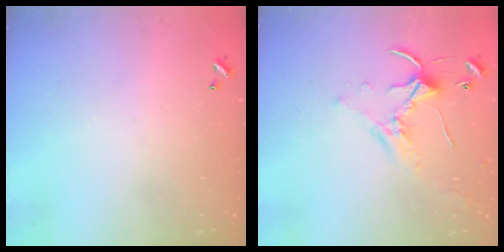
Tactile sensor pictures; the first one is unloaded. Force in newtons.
{"total": 1.5, "press": 1.5, "slide": 0.3}